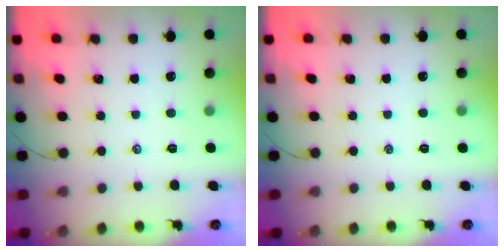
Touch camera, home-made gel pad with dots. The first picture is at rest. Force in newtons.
{"total": 0.0}